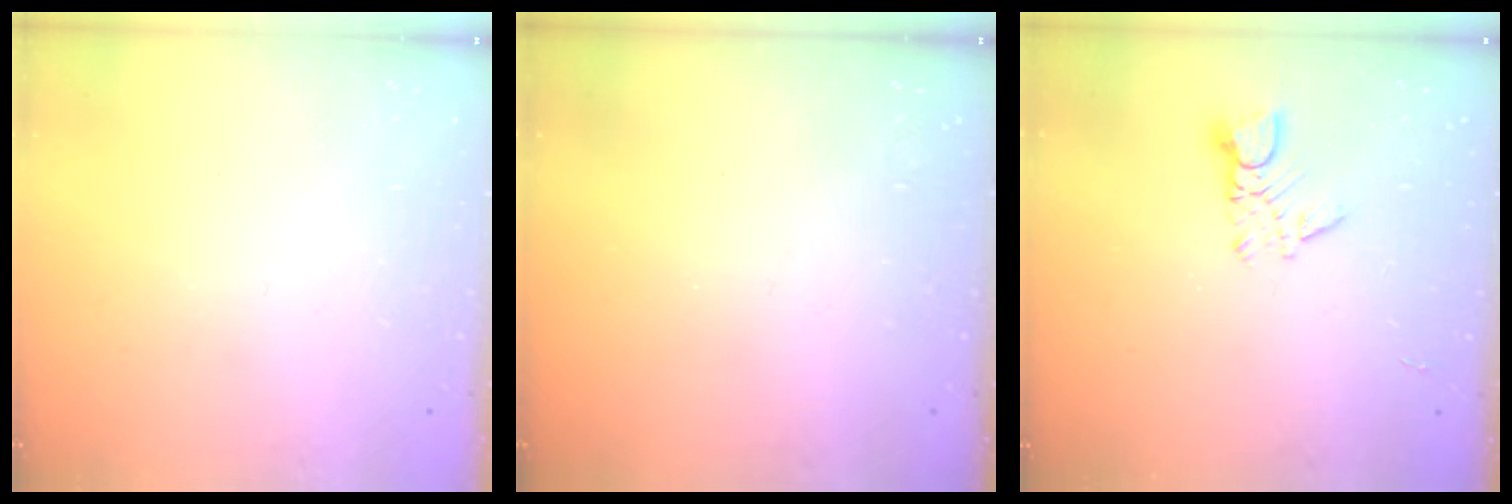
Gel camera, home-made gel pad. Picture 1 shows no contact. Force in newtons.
{"total": 0.0}
{"total": 3.3, "press": 3.3, "slide": 0.3}